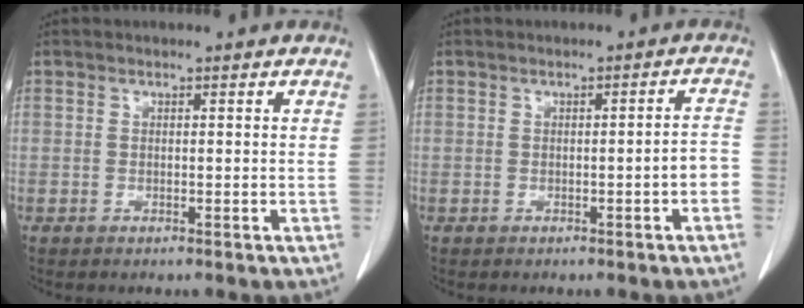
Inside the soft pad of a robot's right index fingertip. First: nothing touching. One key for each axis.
{"total": 2.6, "fx": -1.1, "fy": 0.1, "fz": 2.4, "tx": -0.023, "ty": 0.007, "tz": -0.017}